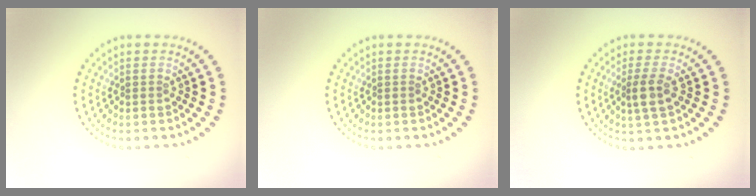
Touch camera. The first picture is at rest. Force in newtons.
{"total": 0.0}
{"total": 2.0, "press": 1.7, "slide": 1.1}